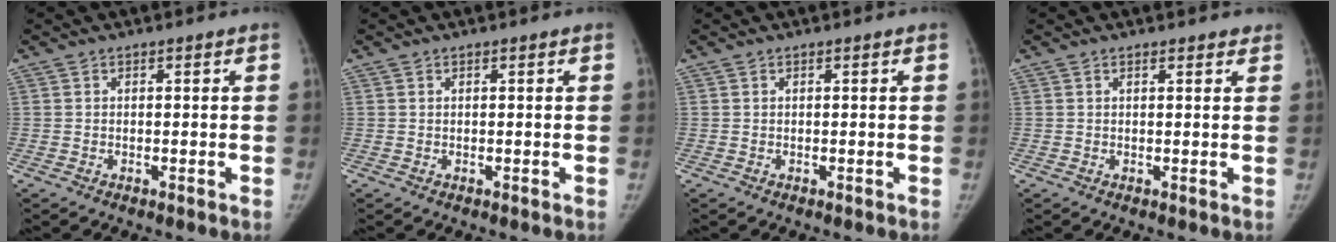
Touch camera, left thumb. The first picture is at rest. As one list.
[{"total": 0.0}, {"total": 0.0}, {"total": 1.7, "force": [1.4, 0.6, 0.8], "torque": [-0.005, -0.003, 0.016]}]